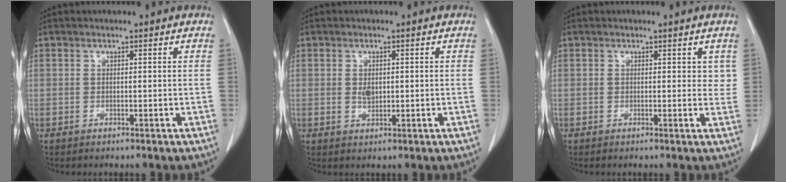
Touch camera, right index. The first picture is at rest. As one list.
[{"total": 1.9, "force": [0.2, 1.1, 1.5], "torque": [-0.026, -0.003, 0.006]}, {"total": 1.8, "force": [0.9, 1.3, 0.9], "torque": [0.002, 0.001, 0.008]}]